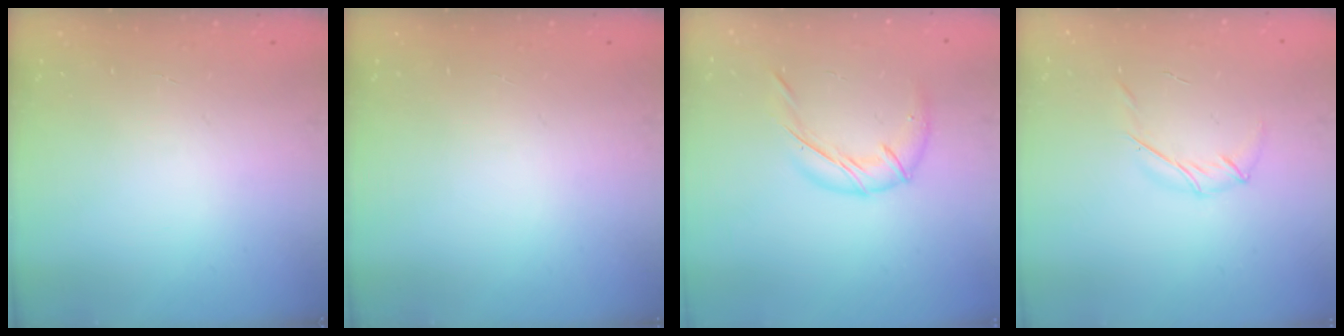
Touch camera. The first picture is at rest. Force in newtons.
{"total": 0.0}
{"total": 10.4, "press": 10.4, "slide": 0.5}
{"total": 5.5, "press": 5.3, "slide": 1.4}